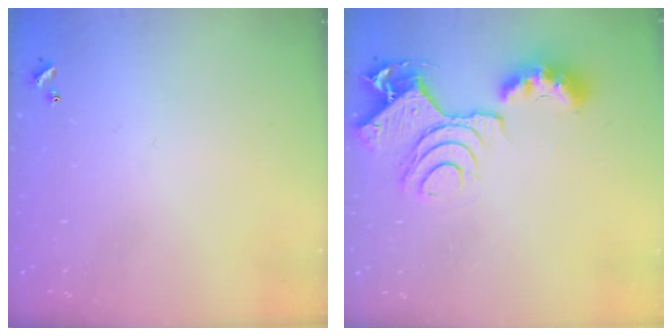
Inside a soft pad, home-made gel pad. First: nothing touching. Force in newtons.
{"total": 12.8, "press": 12.8, "slide": 1.5}